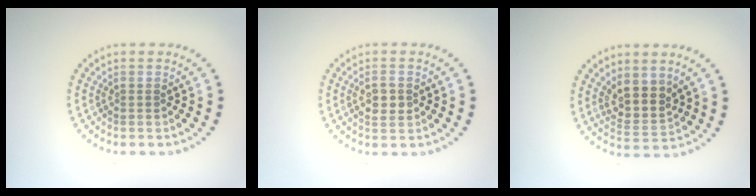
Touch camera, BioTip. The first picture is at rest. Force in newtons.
{"total": 2.1, "press": 2.1, "slide": 0.1}
{"total": 3.3, "press": 2.8, "slide": 1.7}